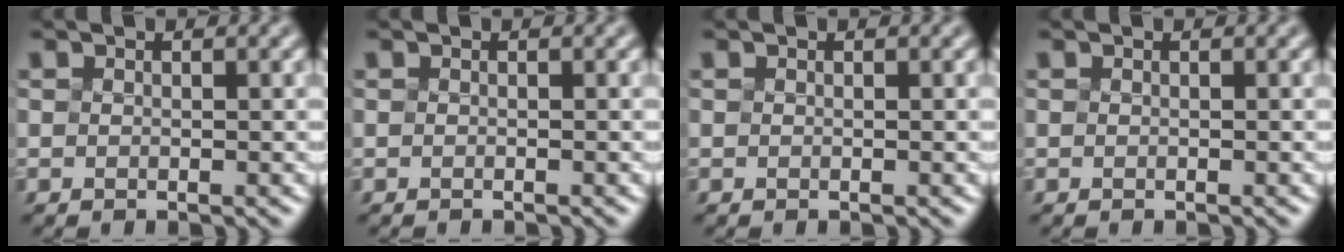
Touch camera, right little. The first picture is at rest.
{"total": 0.6, "force": [-0.6, 0.0, 0.1], "torque": [0.003, -0.002, -0.009]}
{"total": 0.0}
{"total": 0.0}